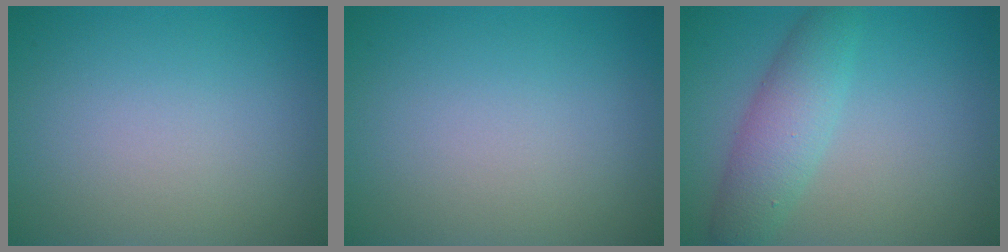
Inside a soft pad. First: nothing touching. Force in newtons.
{"total": 0.0}
{"total": 4.0, "press": 4.0, "slide": 0.1}